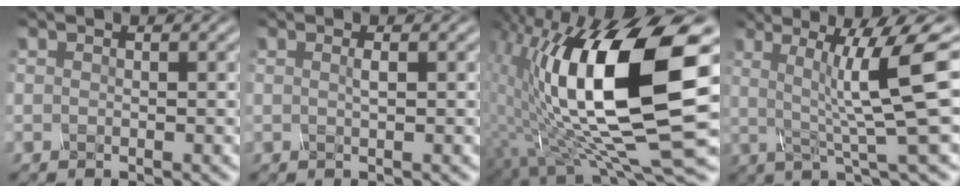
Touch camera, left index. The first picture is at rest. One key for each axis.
{"total": 0.8, "fx": 0.2, "fy": 0.2, "fz": 0.8, "tx": -0.012, "ty": 0.005, "tz": 0.002}
{"total": 15.4, "fx": 1.8, "fy": 4.6, "fz": 14.6, "tx": -0.246, "ty": -0.004, "tz": 0.023}
{"total": 8.7, "fx": 1.3, "fy": 1.2, "fz": 8.5, "tx": -0.128, "ty": 0.011, "tz": 0.021}